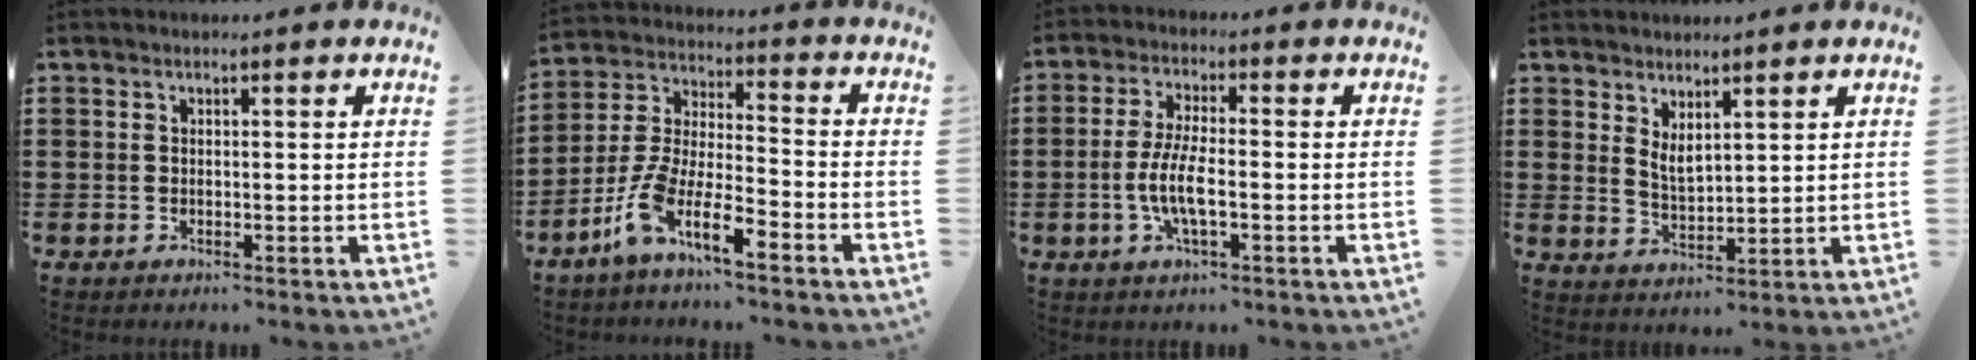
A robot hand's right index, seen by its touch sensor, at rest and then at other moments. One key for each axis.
{"total": 8.9, "fx": -6.2, "fy": 1.7, "fz": 6.2, "tx": -0.161, "ty": -0.020, "tz": -0.130}
{"total": 6.2, "fx": -1.8, "fy": 1.6, "fz": 5.8, "tx": -0.132, "ty": -0.009, "tz": -0.042}
{"total": 2.9, "fx": 2.1, "fy": 1.1, "fz": 1.7, "tx": -0.038, "ty": 0.002, "tz": 0.038}